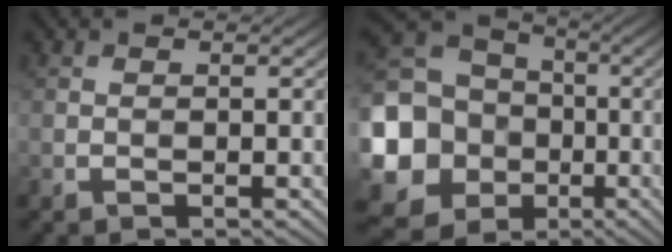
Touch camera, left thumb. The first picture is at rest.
{"total": 20.9, "force": [-4.9, 19.0, 7.2], "torque": [-0.248, -0.025, -0.112]}